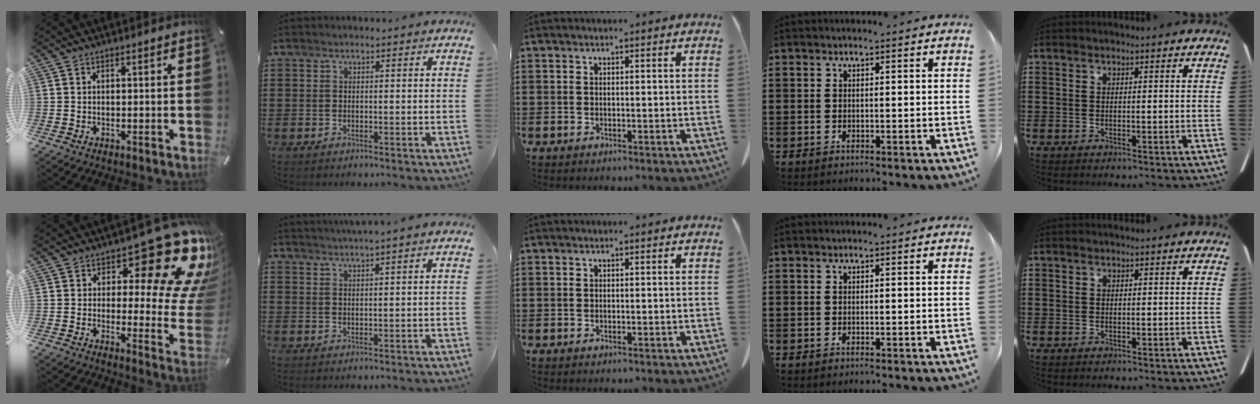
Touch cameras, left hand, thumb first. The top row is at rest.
{"thumb": {"total": 22.4, "force": [12.1, 9.1, 16.4], "torque": [-0.199, -0.084, 0.195]}, "index": {"total": 1.7, "force": [1.5, -0.6, 0.6], "torque": [-0.011, -0.001, 0.028]}}